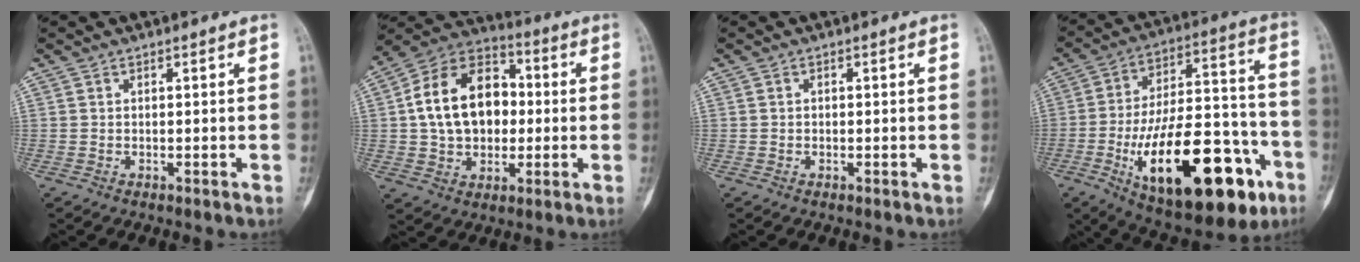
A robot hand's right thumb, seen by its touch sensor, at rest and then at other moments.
{"total": 18.5, "force": [1.2, 13.1, 12.9], "torque": [-0.184, 0.025, 0.017]}
{"total": 0.0}
{"total": 30.1, "force": [-11.9, 12.8, 24.5], "torque": [-0.371, 0.051, -0.168]}